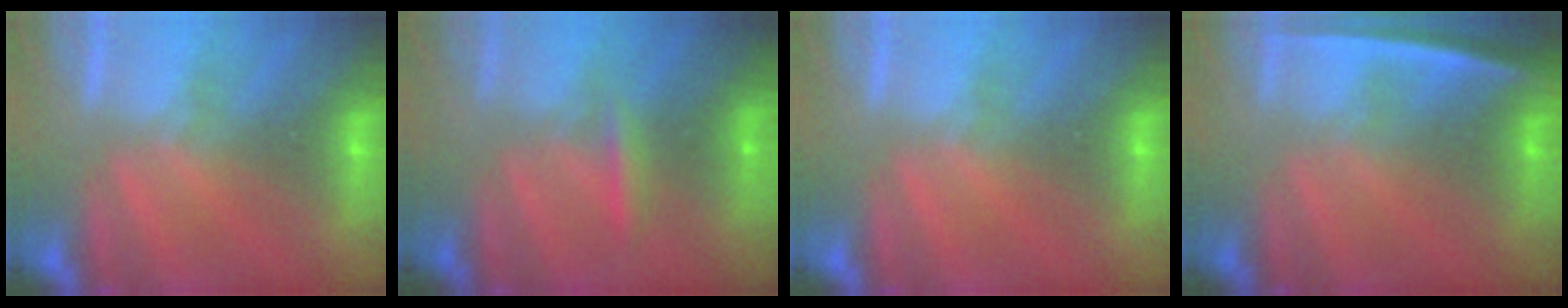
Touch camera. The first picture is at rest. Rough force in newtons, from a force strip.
{"total": 2.3}
{"total": 0.0}
{"total": 2.4}